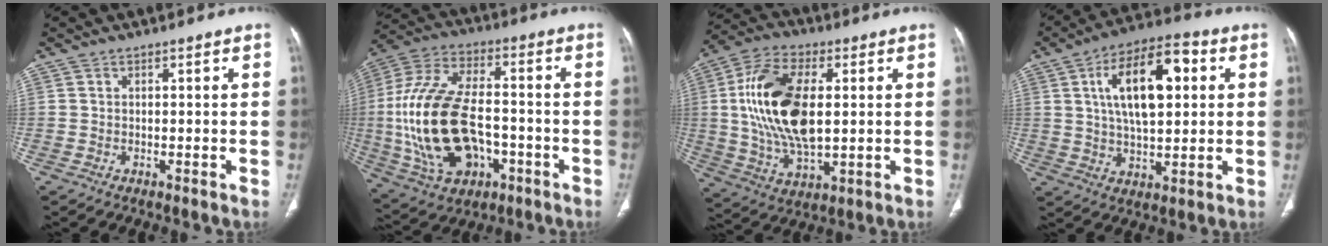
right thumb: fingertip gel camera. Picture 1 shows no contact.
{"total": 23.3, "force": [-4.0, 13.8, 18.3], "torque": [-0.373, 0.018, -0.055]}
{"total": 19.0, "force": [2.1, 9.9, 16.1], "torque": [-0.311, -0.001, 0.041]}
{"total": 16.2, "force": [4.1, 7.5, 13.8], "torque": [-0.217, 0.009, 0.065]}